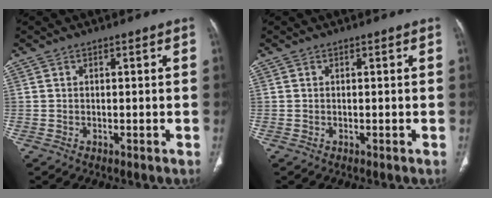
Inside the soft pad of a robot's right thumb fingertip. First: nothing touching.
{"total": 0.0}